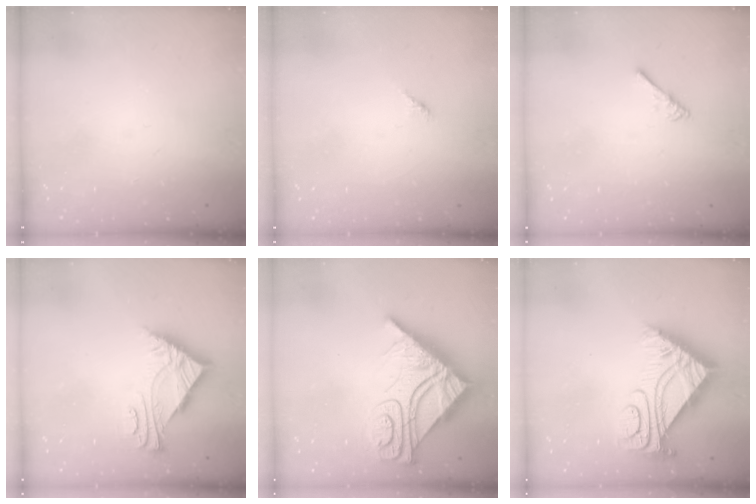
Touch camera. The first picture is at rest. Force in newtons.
{"total": 1.5, "press": 1.4, "slide": 0.4}
{"total": 2.7, "press": 2.6, "slide": 0.5}
{"total": 7.9, "press": 7.8, "slide": 1.1}
{"total": 18.5, "press": 18.4, "slide": 2.0}
{"total": 11.1, "press": 11.0, "slide": 1.0}